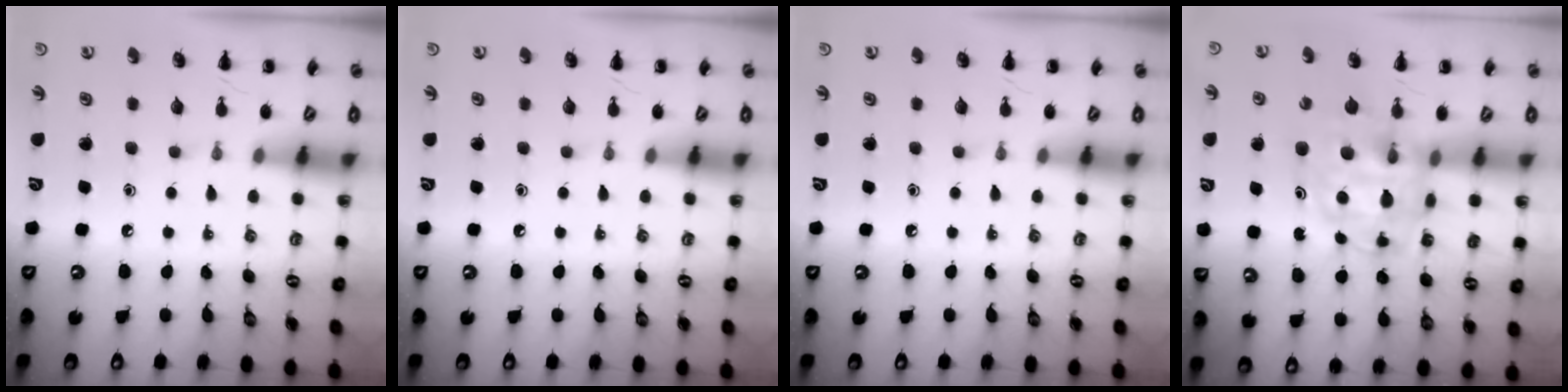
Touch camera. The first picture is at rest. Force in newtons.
{"total": 0.0}
{"total": 0.0}
{"total": 10.5, "press": 10.0, "slide": 3.4}